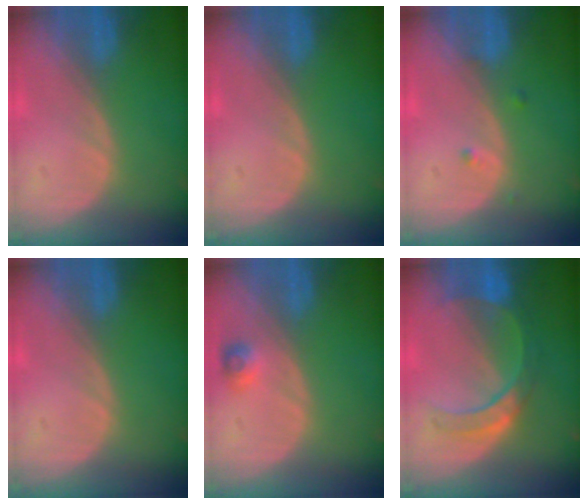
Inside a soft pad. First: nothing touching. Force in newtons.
{"total": 0.0}
{"total": 1.1, "press": 1.1, "slide": 0.1}
{"total": 0.0}
{"total": 2.4, "press": 2.2, "slide": 0.9}
{"total": 6.2, "press": 6.1, "slide": 0.7}